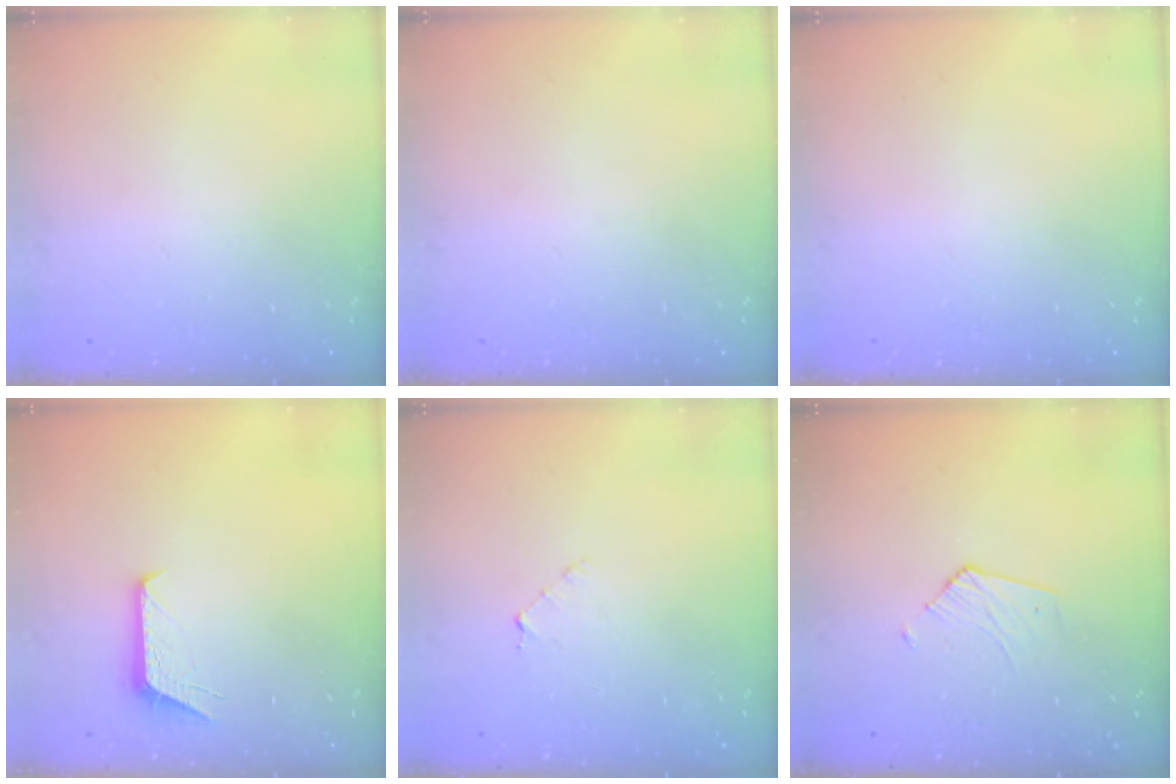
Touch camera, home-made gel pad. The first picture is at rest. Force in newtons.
{"total": 0.0}
{"total": 0.0}
{"total": 6.7, "press": 6.7, "slide": 0.5}
{"total": 3.8, "press": 3.7, "slide": 0.3}
{"total": 3.5, "press": 3.4, "slide": 0.3}